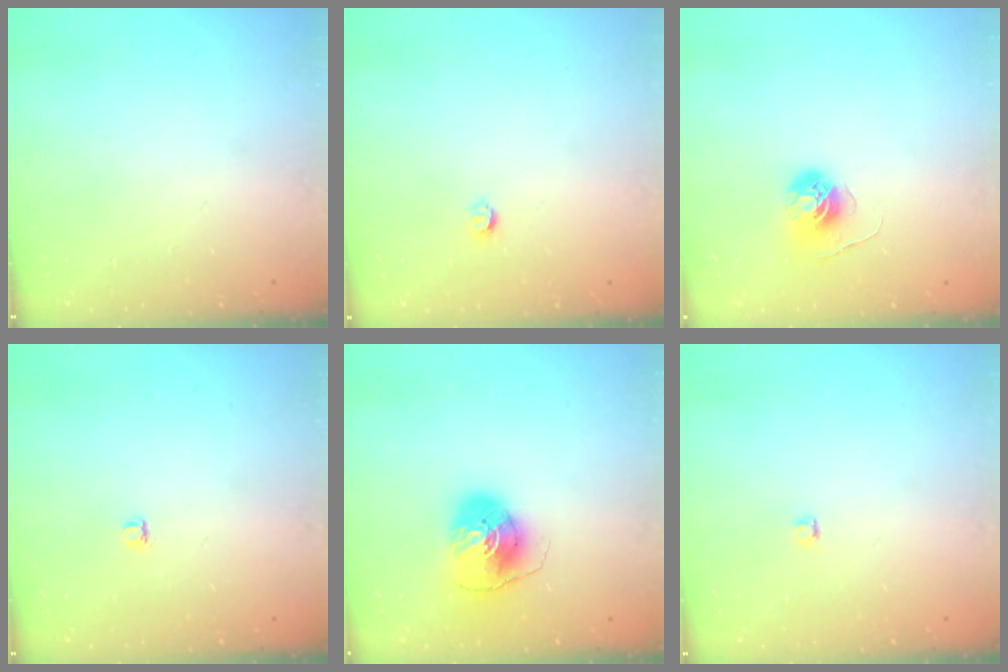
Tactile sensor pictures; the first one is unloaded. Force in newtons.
{"total": 3.2, "press": 3.2, "slide": 0.5}
{"total": 5.9, "press": 5.9, "slide": 0.3}
{"total": 3.8, "press": 3.8, "slide": 0.5}
{"total": 8.1, "press": 8.0, "slide": 1.2}
{"total": 2.8, "press": 2.7, "slide": 0.3}